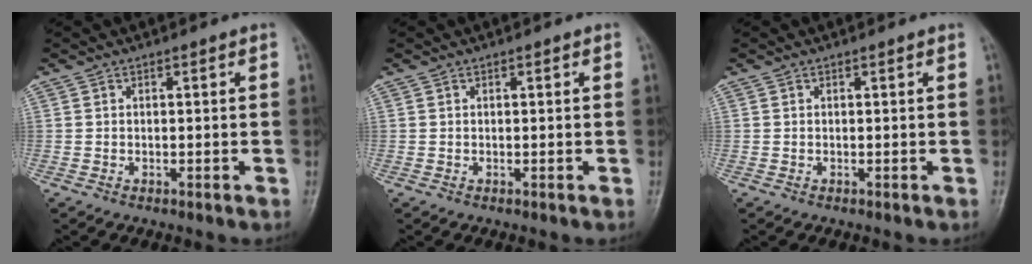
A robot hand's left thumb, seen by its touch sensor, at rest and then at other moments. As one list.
[{"total": 0.0}, {"total": 0.0}]